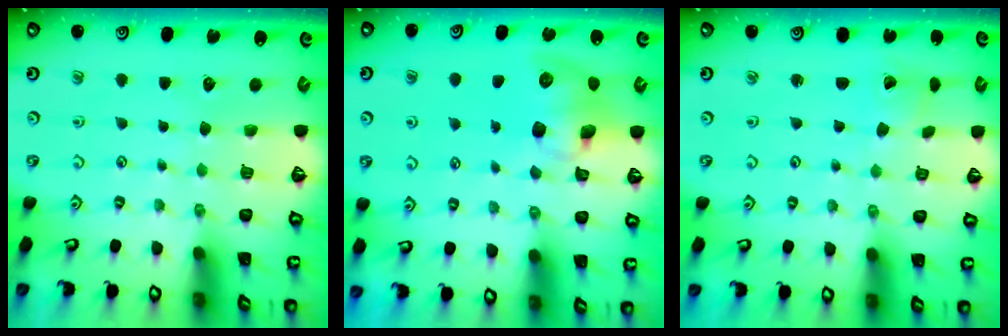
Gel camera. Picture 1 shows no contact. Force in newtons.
{"total": 11.3, "press": 11.2, "slide": 1.2}
{"total": 2.4, "press": 2.4, "slide": 0.2}